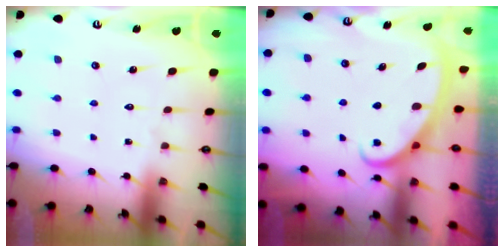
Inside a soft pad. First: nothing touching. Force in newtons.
{"total": 2.7, "press": 2.7, "slide": 0.4}